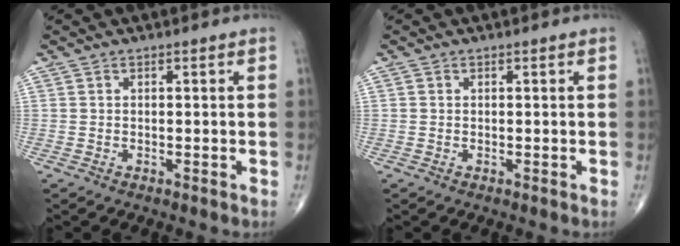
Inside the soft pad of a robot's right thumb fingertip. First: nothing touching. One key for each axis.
{"total": 0.0}